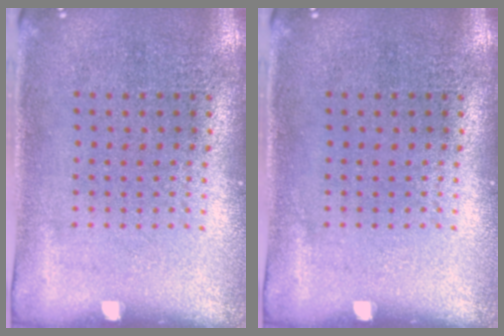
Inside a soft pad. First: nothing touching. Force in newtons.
{"total": 0.0}